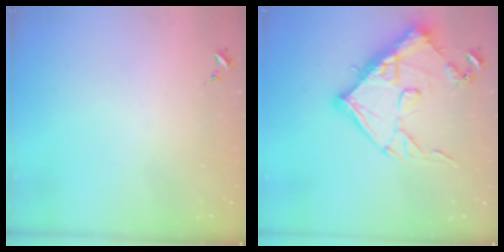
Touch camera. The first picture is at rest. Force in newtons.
{"total": 15.4, "press": 15.4, "slide": 0.9}